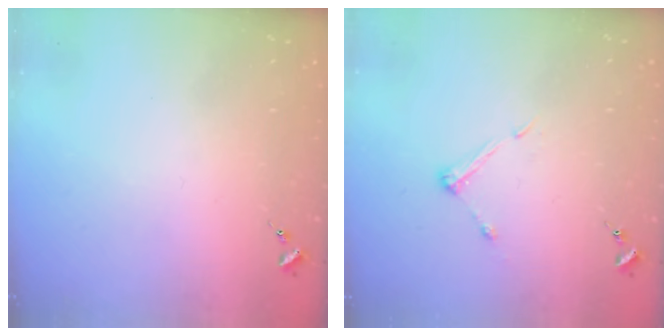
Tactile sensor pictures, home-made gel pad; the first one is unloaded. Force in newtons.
{"total": 5.6, "press": 5.5, "slide": 0.7}